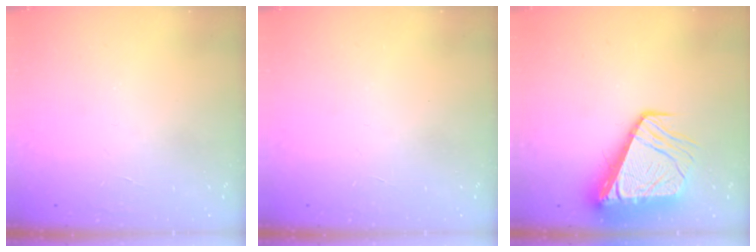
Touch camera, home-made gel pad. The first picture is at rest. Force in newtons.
{"total": 0.0}
{"total": 11.8, "press": 11.7, "slide": 1.5}